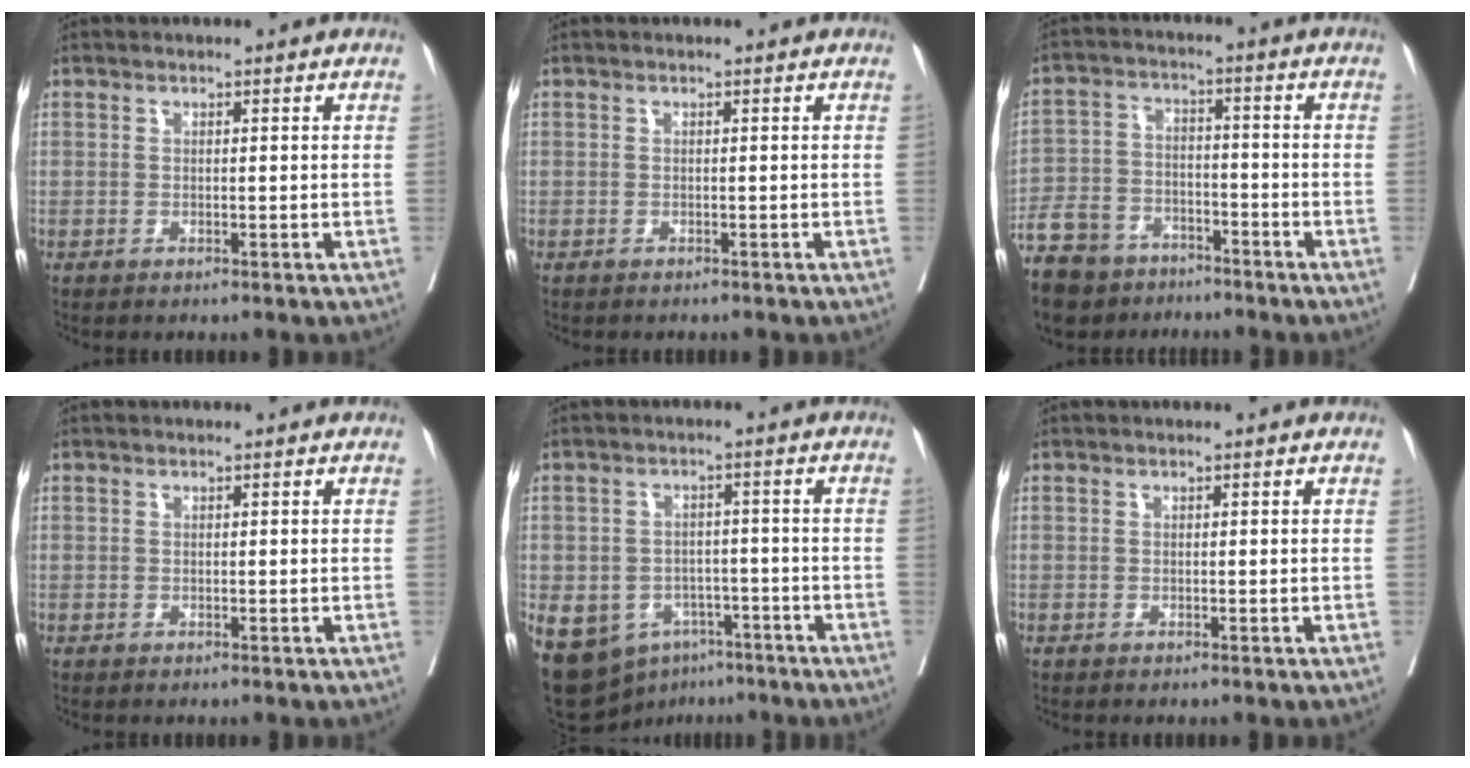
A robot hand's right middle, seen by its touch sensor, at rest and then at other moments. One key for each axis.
{"total": 0.9, "fx": -0.9, "fy": 0.2, "fz": 0.3, "tx": -0.013, "ty": -0.003, "tz": -0.014}
{"total": 13.9, "fx": -10.7, "fy": 7.2, "fz": 5.2, "tx": -0.116, "ty": 0.003, "tz": -0.178}
{"total": 0.0}
{"total": 16.1, "fx": -8.0, "fy": 12.2, "fz": 7.0, "tx": -0.170, "ty": 0.006, "tz": -0.105}
{"total": 0.0}